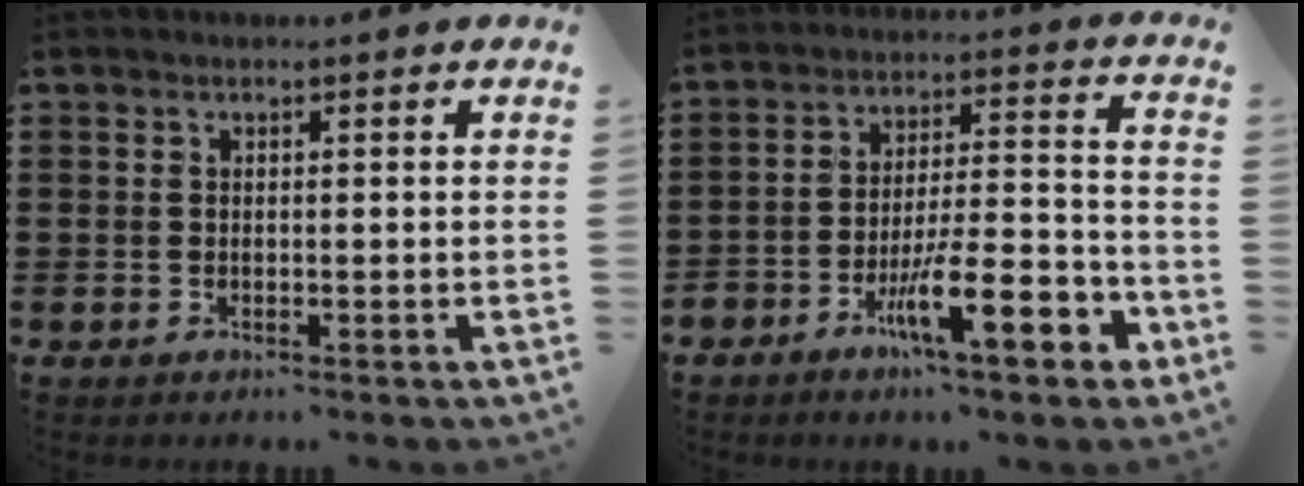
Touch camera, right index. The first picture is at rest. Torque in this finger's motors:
{"motor_torque": [2.14, 0.00, 0.83, 0.21]}